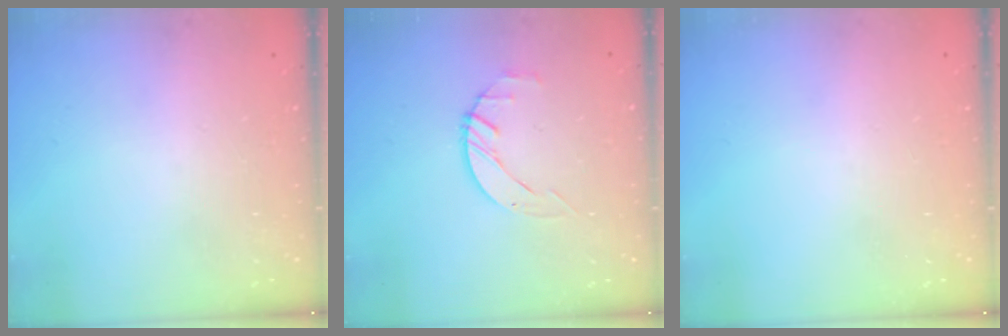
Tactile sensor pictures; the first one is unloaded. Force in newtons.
{"total": 2.0, "press": 2.0, "slide": 0.3}
{"total": 0.0}